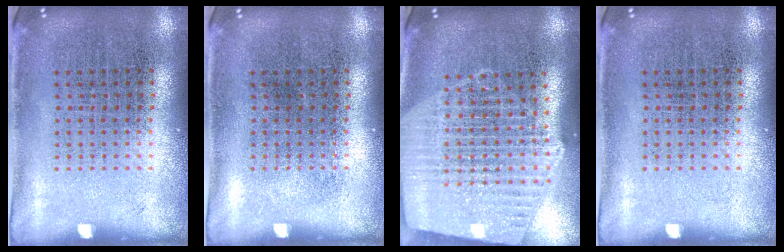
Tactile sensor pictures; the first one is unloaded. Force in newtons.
{"total": 0.0}
{"total": 2.4, "press": 2.2, "slide": 1.1}
{"total": 0.0}